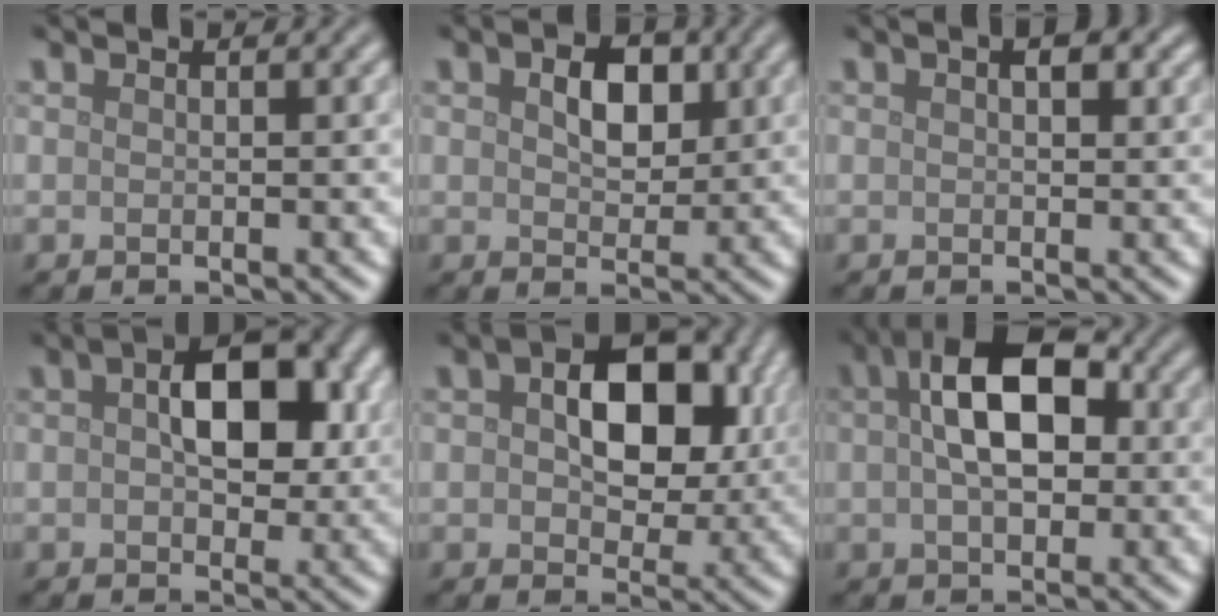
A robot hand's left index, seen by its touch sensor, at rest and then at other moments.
{"total": 3.6, "force": [0.9, 2.4, 2.6], "torque": [-0.047, 0.001, 0.013]}
{"total": 1.7, "force": [0.6, 0.8, 1.3], "torque": [-0.015, 0.002, 0.009]}
{"total": 7.4, "force": [1.4, 4.3, 5.8], "torque": [-0.080, 0.008, 0.013]}
{"total": 9.4, "force": [1.9, 5.9, 7.1], "torque": [-0.094, 0.005, 0.023]}
{"total": 7.9, "force": [1.2, 4.4, 6.4], "torque": [-0.096, 0.022, 0.011]}